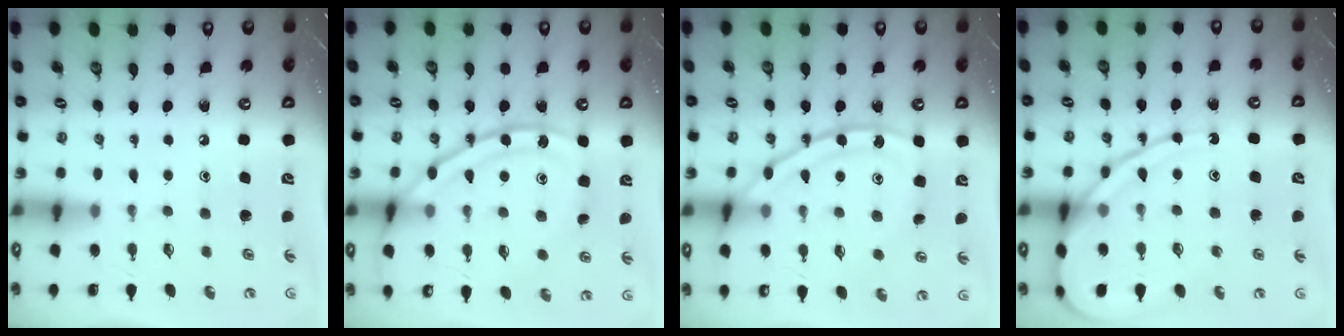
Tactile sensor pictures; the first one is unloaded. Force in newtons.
{"total": 17.7, "press": 17.7, "slide": 1.1}
{"total": 14.9, "press": 14.9, "slide": 0.8}
{"total": 14.4, "press": 14.4, "slide": 1.5}